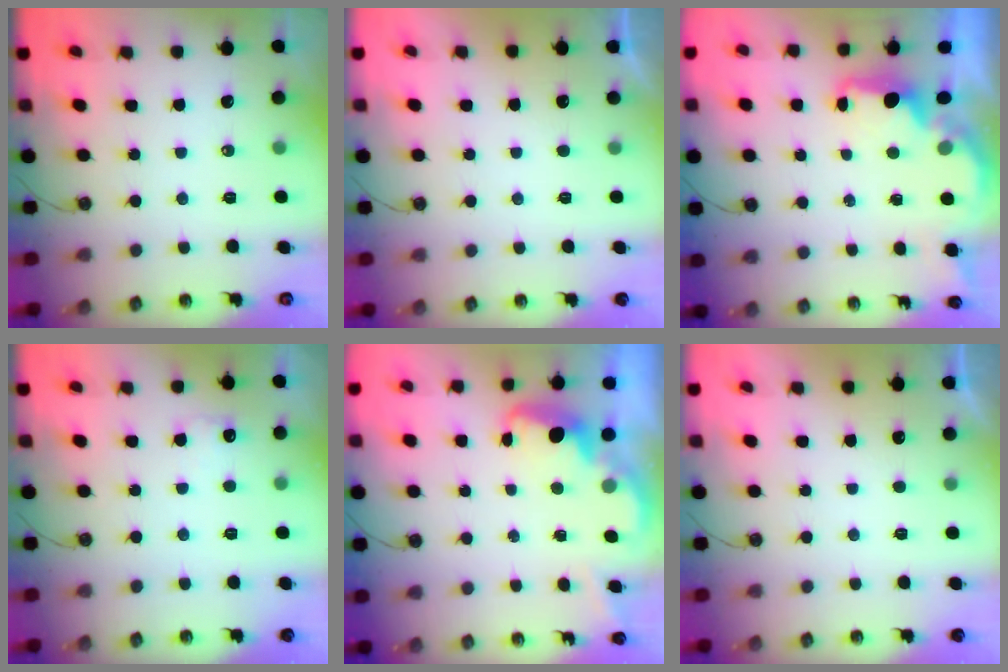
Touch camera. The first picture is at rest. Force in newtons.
{"total": 0.7, "press": 0.4, "slide": 0.5}
{"total": 1.9, "press": 1.7, "slide": 0.7}
{"total": 5.1, "press": 4.9, "slide": 1.3}
{"total": 2.7, "press": 2.6, "slide": 0.7}
{"total": 0.7, "press": 0.4, "slide": 0.5}